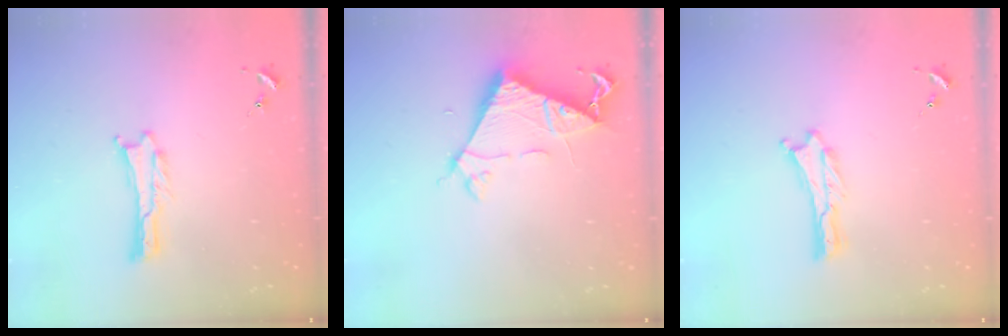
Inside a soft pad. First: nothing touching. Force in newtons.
{"total": 7.0, "press": 6.9, "slide": 0.6}
{"total": 0.0}